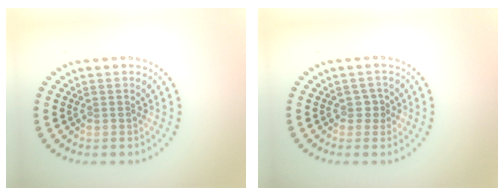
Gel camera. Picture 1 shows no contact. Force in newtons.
{"total": 1.0, "press": 0.9, "slide": 0.5}